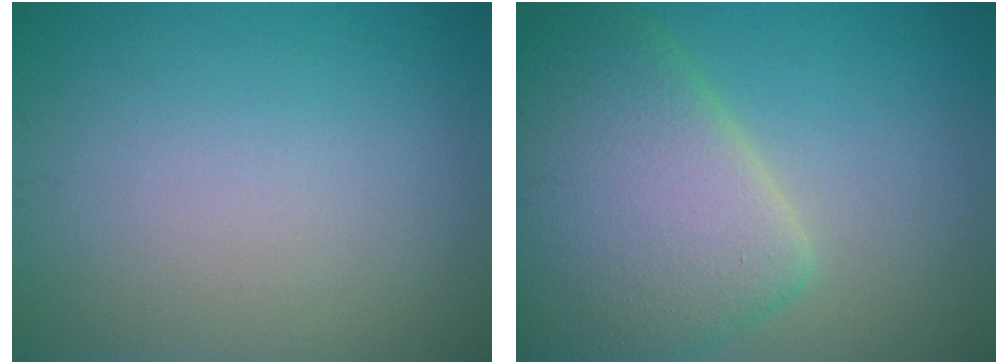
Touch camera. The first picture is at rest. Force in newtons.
{"total": 9.6, "press": 9.6, "slide": 0.5}